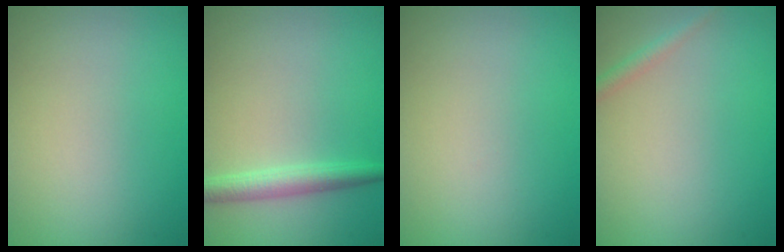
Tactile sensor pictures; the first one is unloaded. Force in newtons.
{"total": 2.6, "press": 2.6, "slide": 0.0}
{"total": 0.0}
{"total": 1.3, "press": 1.3, "slide": 0.1}